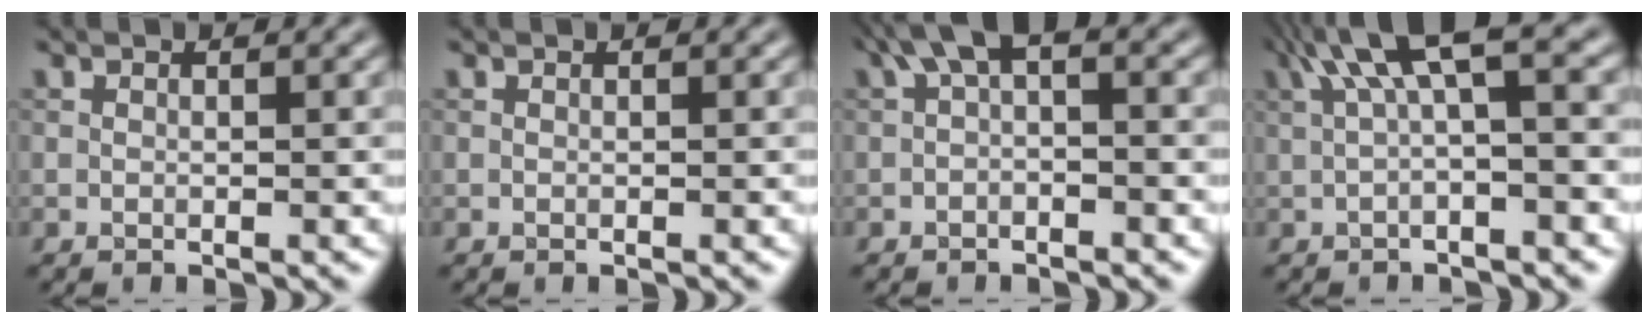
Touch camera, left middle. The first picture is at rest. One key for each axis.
{"total": 0.0}
{"total": 3.2, "fx": 0.3, "fy": 1.3, "fz": 2.8, "tx": -0.044, "ty": 0.016, "tz": -0.003}
{"total": 5.8, "fx": 1.9, "fy": 1.2, "fz": 5.4, "tx": -0.089, "ty": 0.020, "tz": 0.027}